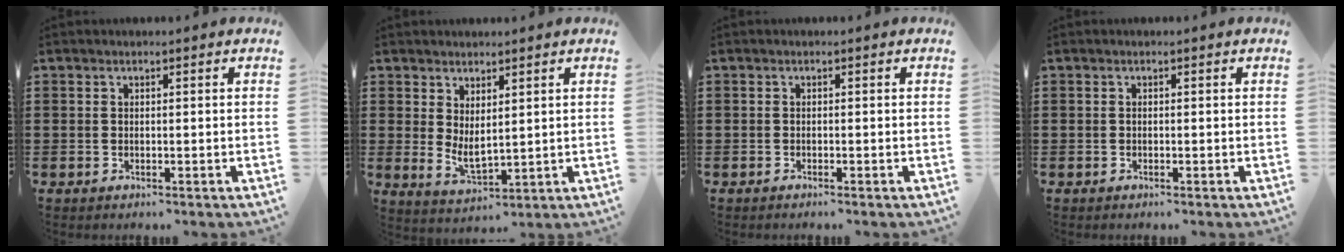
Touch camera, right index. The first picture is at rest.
{"total": 3.2, "force": [1.3, 1.6, 2.5], "torque": [-0.059, -0.002, 0.024]}
{"total": 0.5, "force": [-0.5, -0.2, 0.1], "torque": [-0.003, -0.003, -0.010]}
{"total": 0.0}